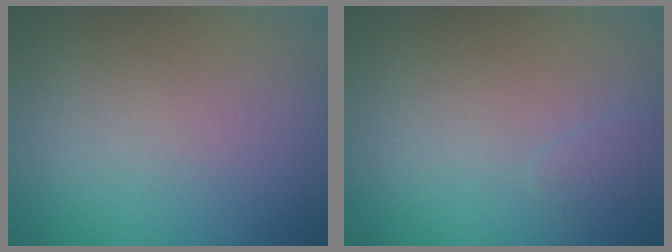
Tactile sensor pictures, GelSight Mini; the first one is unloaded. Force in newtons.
{"total": 0.7, "press": 0.7, "slide": 0.1}